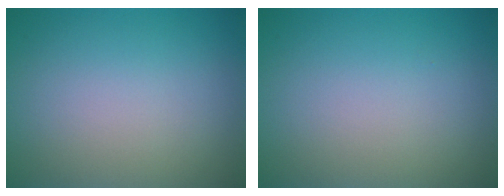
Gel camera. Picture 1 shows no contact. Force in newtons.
{"total": 0.0}